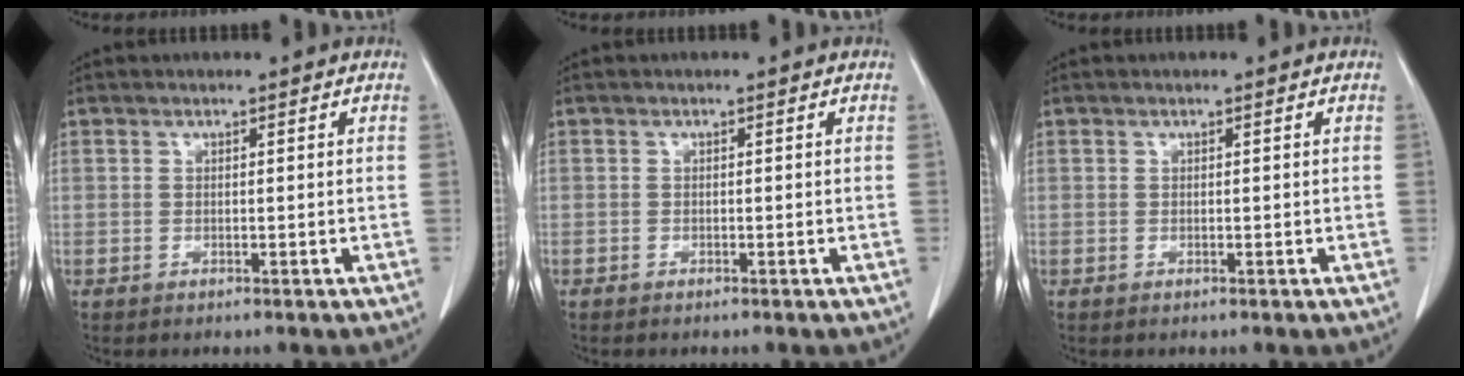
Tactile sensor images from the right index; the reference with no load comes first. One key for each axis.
{"total": 0.0}
{"total": 0.0}